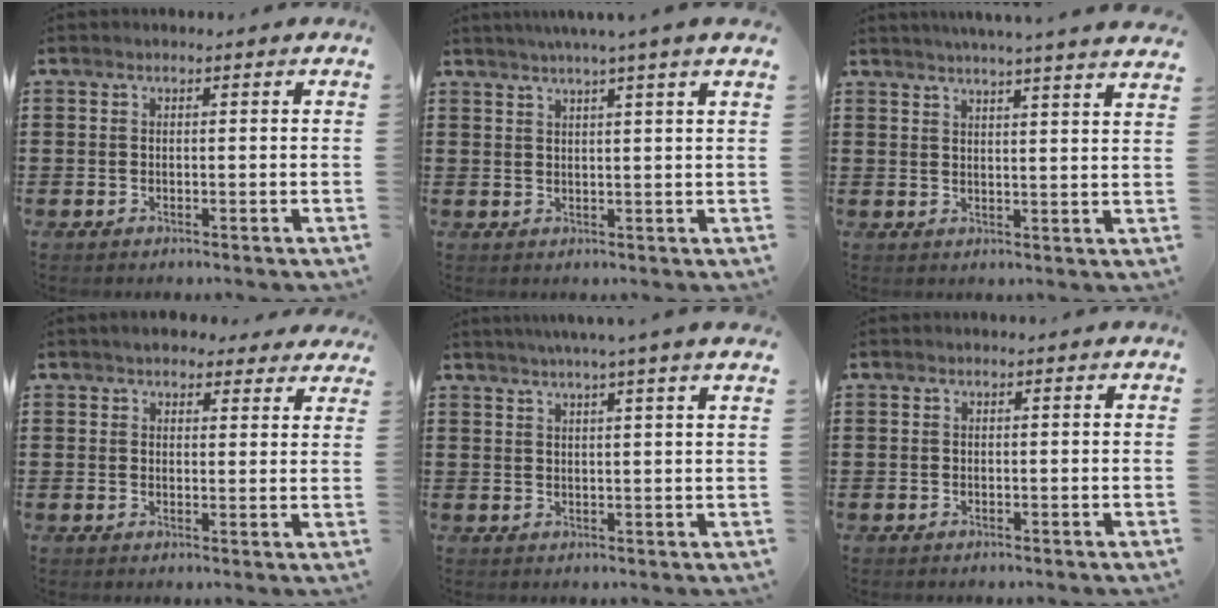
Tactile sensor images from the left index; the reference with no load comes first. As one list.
[{"total": 2.9, "force": [2.1, -1.0, 1.6], "torque": [-0.035, -0.004, 0.035]}, {"total": 3.9, "force": [3.6, -1.1, 0.9], "torque": [-0.030, -0.019, 0.061]}, {"total": 3.7, "force": [3.3, 1.3, 0.9], "torque": [-0.019, -0.005, 0.061]}, {"total": 3.2, "force": [2.5, -1.1, 1.7], "torque": [-0.037, -0.007, 0.040]}, {"total": 0.0}]